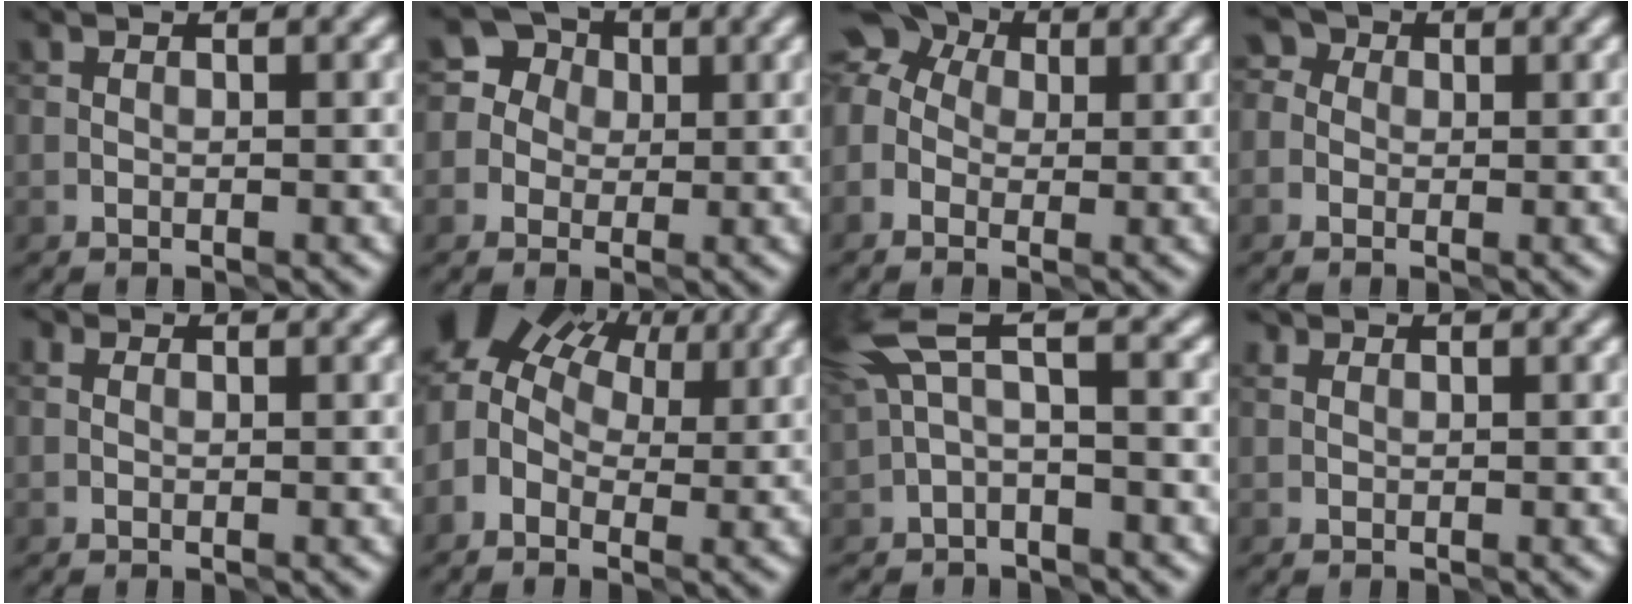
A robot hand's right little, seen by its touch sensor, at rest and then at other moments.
{"total": 4.9, "force": [1.5, 4.4, 1.5], "torque": [-0.002, 0.026, 0.005]}
{"total": 8.4, "force": [1.6, 6.7, 4.8], "torque": [-0.092, 0.033, -0.015]}
{"total": 2.9, "force": [0.7, 2.5, 1.2], "torque": [-0.009, 0.015, -0.014]}
{"total": 1.5, "force": [0.5, 1.1, 0.9], "torque": [-0.008, -0.001, -0.017]}
{"total": 8.2, "force": [2.6, 5.3, 5.7], "torque": [-0.105, 0.024, 0.040]}
{"total": 4.0, "force": [1.2, 1.4, 3.6], "torque": [-0.085, 0.010, 0.018]}
{"total": 0.6, "force": [0.4, 0.5, 0.3], "torque": [-0.005, -0.002, -0.003]}